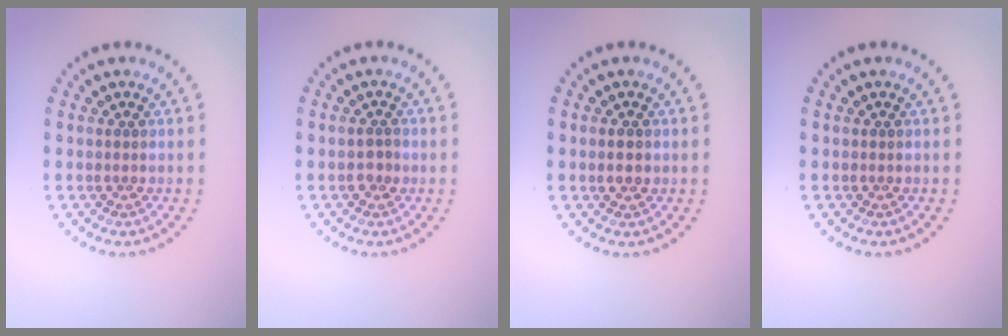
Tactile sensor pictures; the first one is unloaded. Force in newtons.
{"total": 1.0, "press": 1.0, "slide": 0.2}
{"total": 0.8, "press": 0.8, "slide": 0.2}
{"total": 0.0}